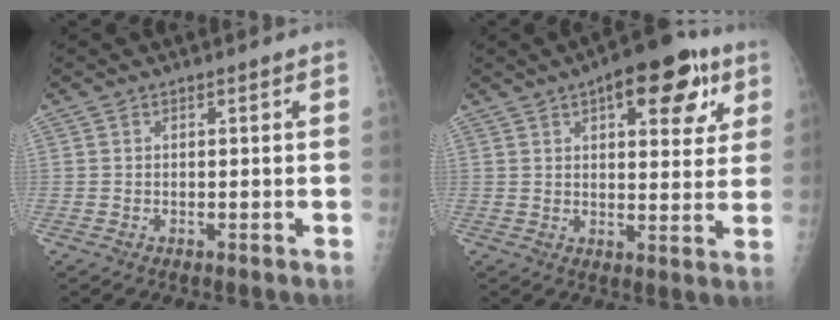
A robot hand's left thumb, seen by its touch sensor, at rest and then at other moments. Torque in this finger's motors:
{"motor_torque": [0.73, 1.76, 1.22, -0.68, 0.23]}